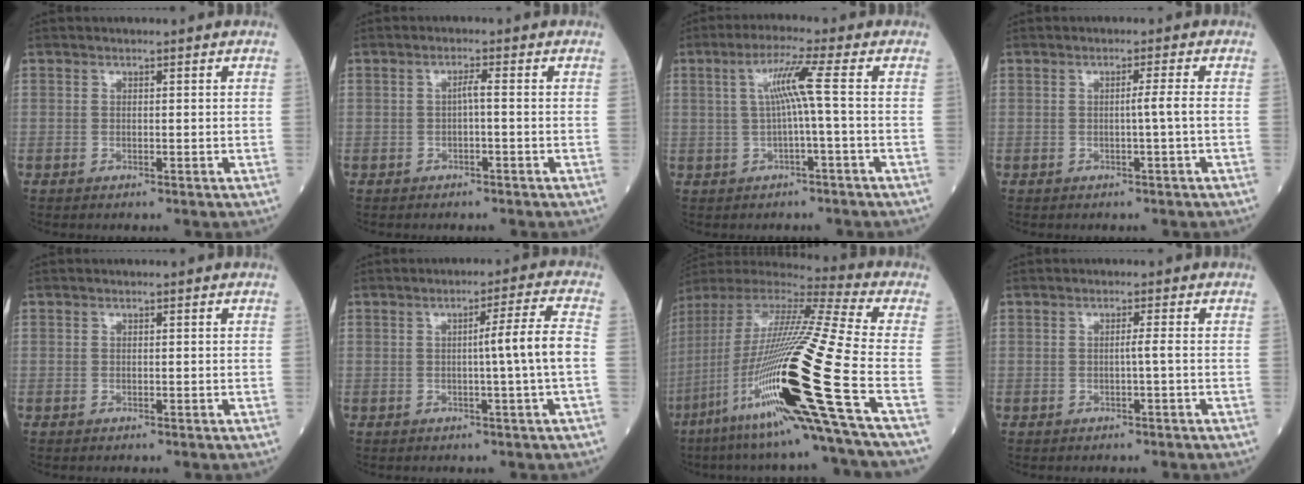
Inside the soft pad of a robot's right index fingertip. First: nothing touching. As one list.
[{"total": 1.4, "force": [-0.3, 0.0, 1.4], "torque": [-0.024, 0.003, -0.006]}, {"total": 5.4, "force": [0.2, -1.2, 5.3], "torque": [-0.102, 0.013, 0.010]}, {"total": 1.8, "force": [-0.4, -0.8, 1.6], "torque": [-0.025, 0.001, -0.007]}, {"total": 0.0}, {"total": 5.8, "force": [-0.6, -1.6, 5.6], "torque": [-0.085, 0.005, -0.007]}, {"total": 29.3, "force": [-10.6, -0.8, 27.3], "torque": [-0.506, -0.045, -0.200]}, {"total": 1.0, "force": [-0.3, -0.4, 0.9], "torque": [-0.006, 0.002, -0.008]}]